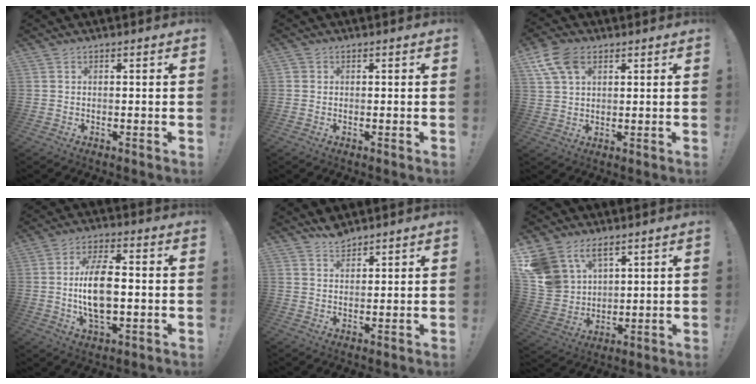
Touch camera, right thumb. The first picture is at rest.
{"total": 1.0, "force": [0.1, 1.0, 0.3], "torque": [-0.006, 0.002, 0.003]}
{"total": 9.7, "force": [4.7, 6.1, 5.9], "torque": [-0.103, -0.008, 0.091]}
{"total": 12.9, "force": [-0.5, 6.2, 11.3], "torque": [-0.218, -0.002, -0.011]}
{"total": 4.2, "force": [3.9, 1.3, 0.9], "torque": [-0.013, -0.024, 0.073]}
{"total": 11.5, "force": [7.5, 7.8, 4.0], "torque": [-0.097, -0.048, 0.155]}